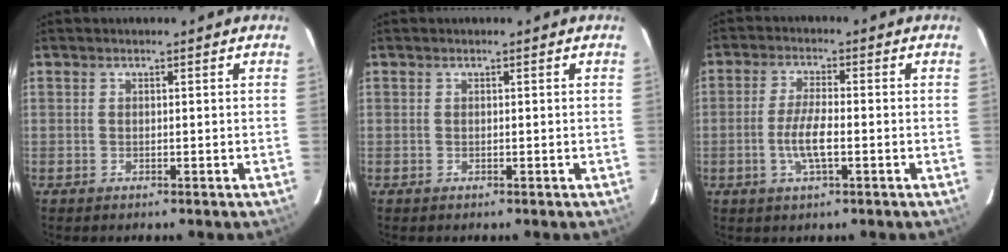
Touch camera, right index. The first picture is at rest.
{"total": 0.0}
{"total": 5.9, "force": [-1.7, 1.4, 5.5], "torque": [-0.110, -0.003, -0.033]}